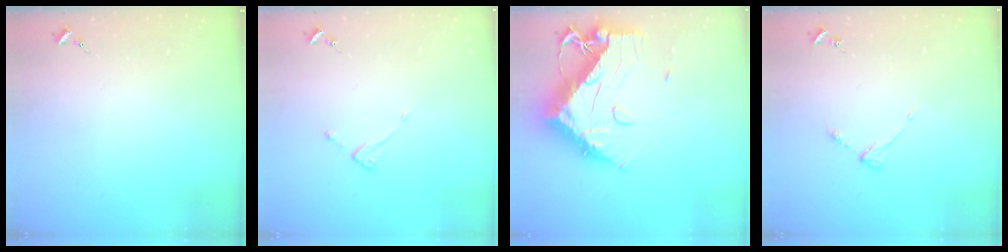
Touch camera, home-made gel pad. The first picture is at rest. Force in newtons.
{"total": 4.1, "press": 4.0, "slide": 0.4}
{"total": 18.2, "press": 18.1, "slide": 1.9}
{"total": 3.6, "press": 3.6, "slide": 0.5}